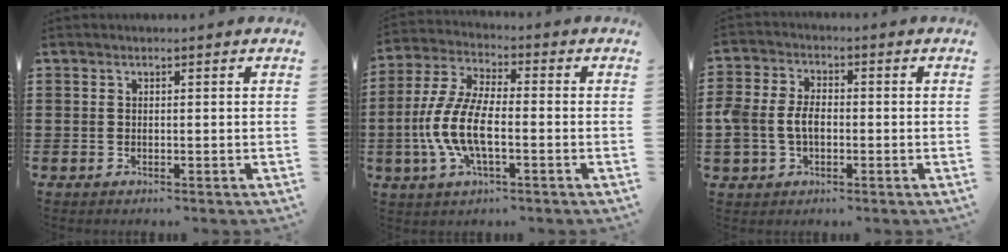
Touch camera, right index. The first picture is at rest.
{"total": 9.6, "force": [-2.5, 3.7, 8.5], "torque": [-0.205, -0.015, -0.053]}
{"total": 5.1, "force": [-0.9, 3.5, 3.6], "torque": [-0.099, -0.001, -0.025]}